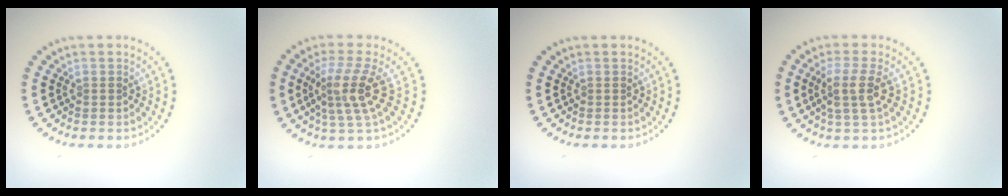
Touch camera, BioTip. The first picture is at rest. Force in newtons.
{"total": 4.0, "press": 2.9, "slide": 2.8}
{"total": 0.0}
{"total": 3.0, "press": 2.4, "slide": 1.7}